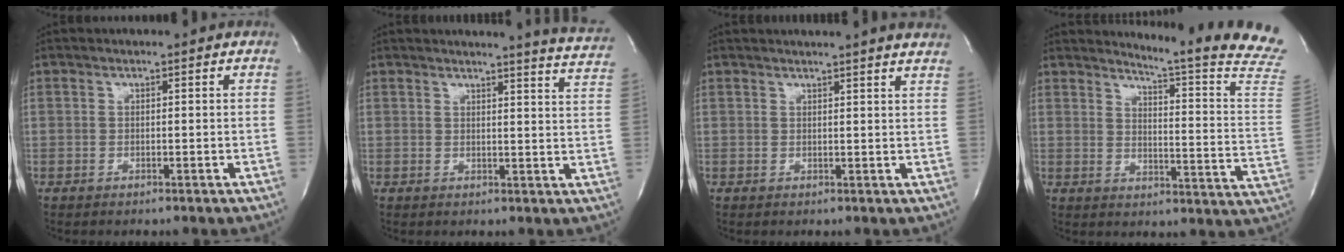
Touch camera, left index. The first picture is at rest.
{"total": 9.7, "force": [9.5, -1.0, 1.9], "torque": [-0.022, -0.079, 0.084]}
{"total": 10.5, "force": [9.7, -0.3, 4.0], "torque": [-0.061, -0.004, 0.099]}
{"total": 18.9, "force": [17.6, -1.5, 6.8], "torque": [-0.102, -0.139, 0.195]}